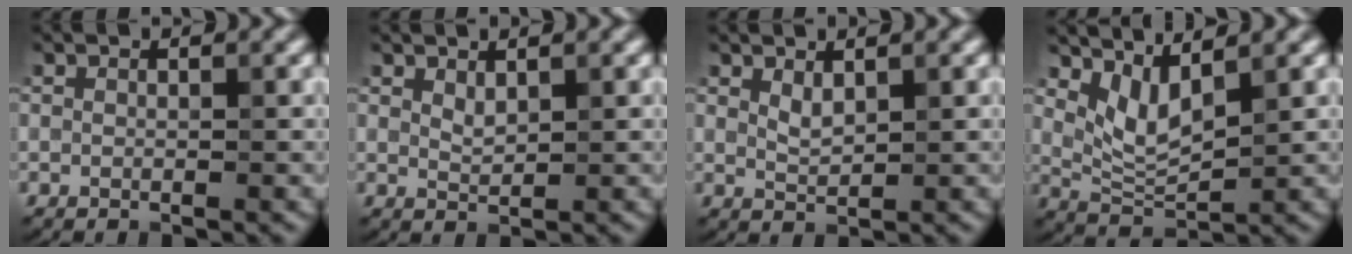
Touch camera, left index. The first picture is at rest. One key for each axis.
{"total": 1.3, "fx": 1.0, "fy": 0.5, "fz": 0.7, "tx": -0.018, "ty": -0.002, "tz": 0.023}
{"total": 1.5, "fx": 1.0, "fy": 0.6, "fz": 1.0, "tx": -0.023, "ty": -0.003, "tz": 0.024}
{"total": 3.7, "fx": 2.1, "fy": 1.4, "fz": 2.7, "tx": -0.063, "ty": -0.013, "tz": 0.049}